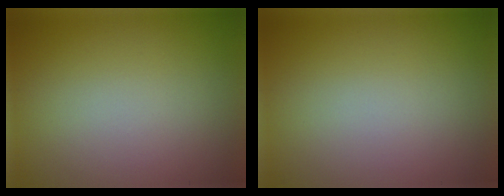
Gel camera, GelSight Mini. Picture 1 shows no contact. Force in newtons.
{"total": 0.0}